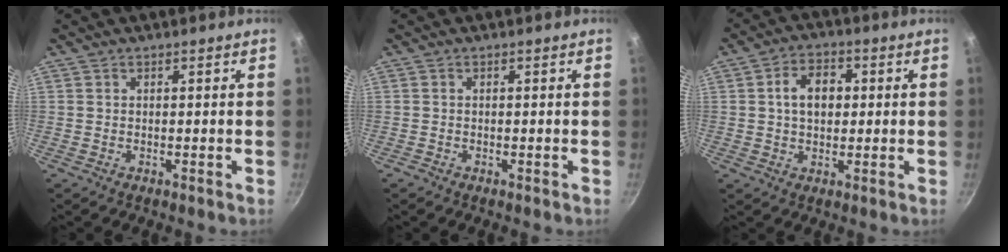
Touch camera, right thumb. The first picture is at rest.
{"total": 0.0}
{"total": 7.2, "force": [0.9, 5.1, 5.1], "torque": [-0.061, 0.014, 0.008]}